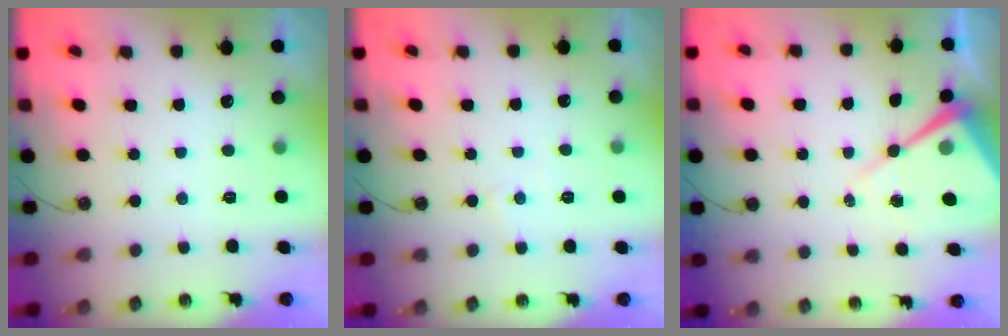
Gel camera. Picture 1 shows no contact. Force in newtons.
{"total": 2.7, "press": 2.7, "slide": 0.5}
{"total": 11.7, "press": 11.6, "slide": 1.1}